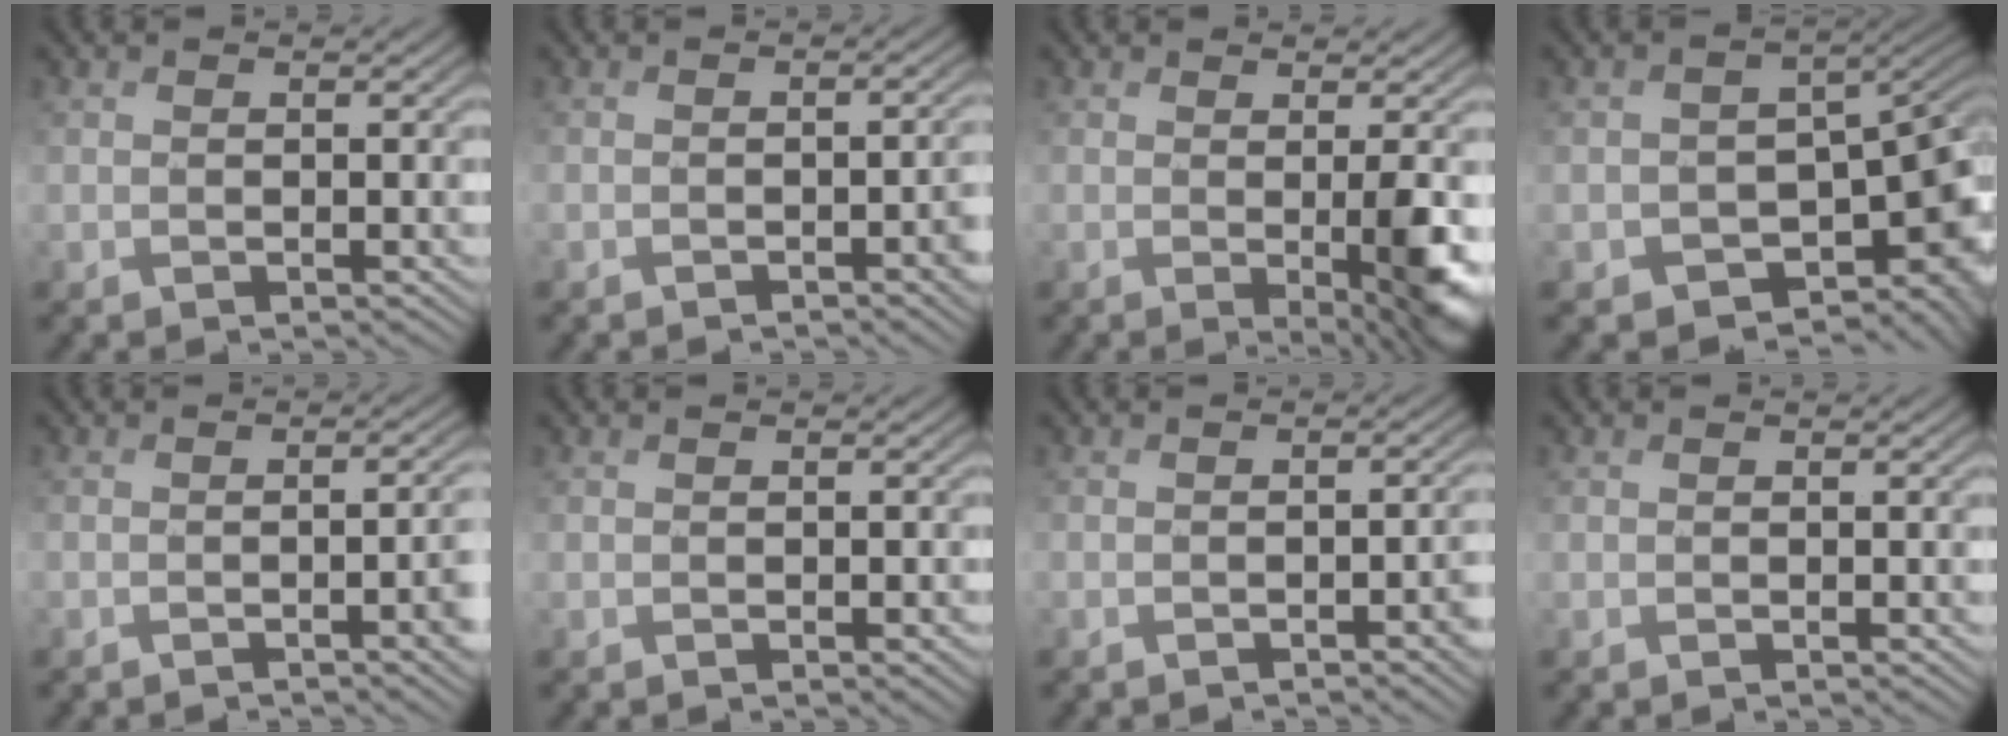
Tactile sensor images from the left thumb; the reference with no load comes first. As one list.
[{"total": 2.1, "force": [-1.0, 0.5, 1.8], "torque": [-0.024, 0.002, -0.018]}, {"total": 4.7, "force": [-0.1, 1.0, 4.6], "torque": [-0.063, -0.004, -0.005]}, {"total": 11.5, "force": [-3.2, 8.3, 7.4], "torque": [-0.094, -0.043, -0.048]}, {"total": 4.0, "force": [-1.0, 1.1, 3.8], "torque": [-0.046, 0.002, -0.017]}, {"total": 0.6, "force": [-0.2, 0.4, 0.4], "torque": [-0.009, -0.004, -0.003]}, {"total": 1.9, "force": [-1.0, 0.4, 1.5], "torque": [-0.020, 0.003, -0.017]}, {"total": 0.0}]